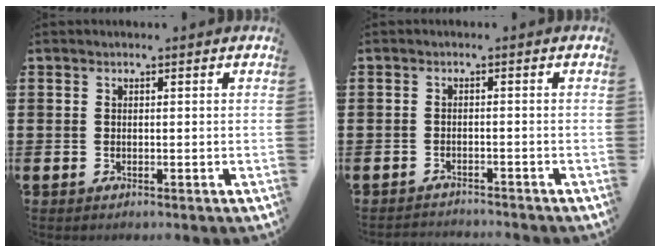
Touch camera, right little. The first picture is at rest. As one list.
[{"total": 1.4, "force": [-1.4, -0.1, -0.2], "torque": [0.000, 0.004, -0.030]}]